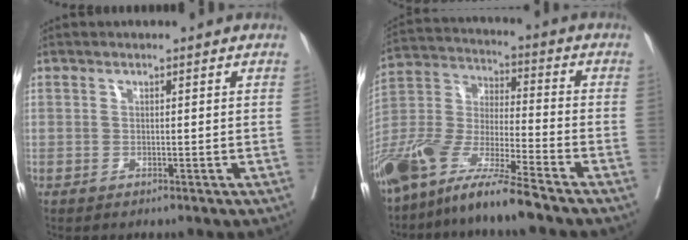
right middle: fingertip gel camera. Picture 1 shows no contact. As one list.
[{"total": 14.4, "force": [-11.0, 0.7, 9.4], "torque": [-0.199, -0.019, -0.210]}]